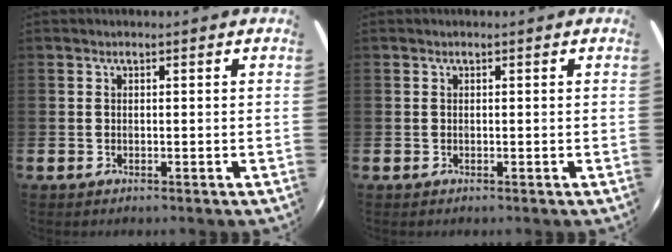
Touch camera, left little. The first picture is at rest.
{"total": 0.0}